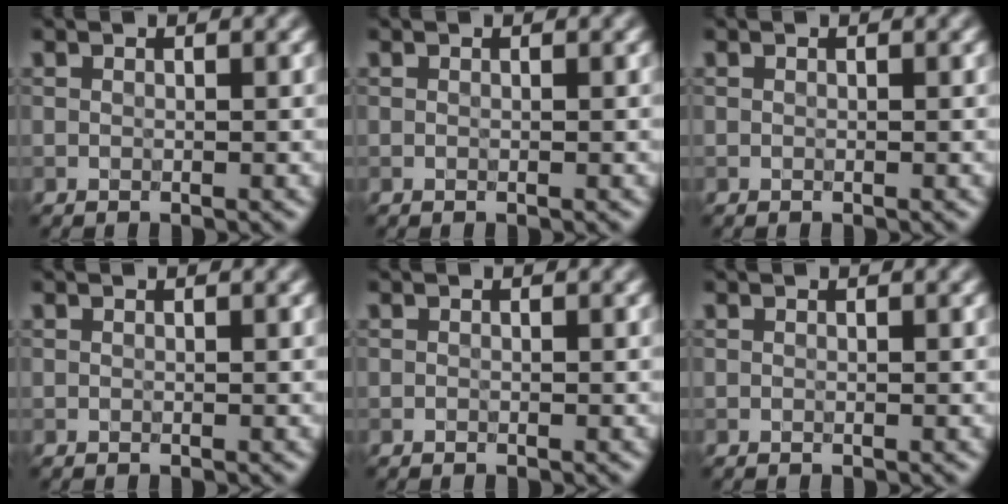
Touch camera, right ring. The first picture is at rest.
{"total": 0.0}
{"total": 0.0}
{"total": 0.0}
{"total": 0.0}
{"total": 0.0}